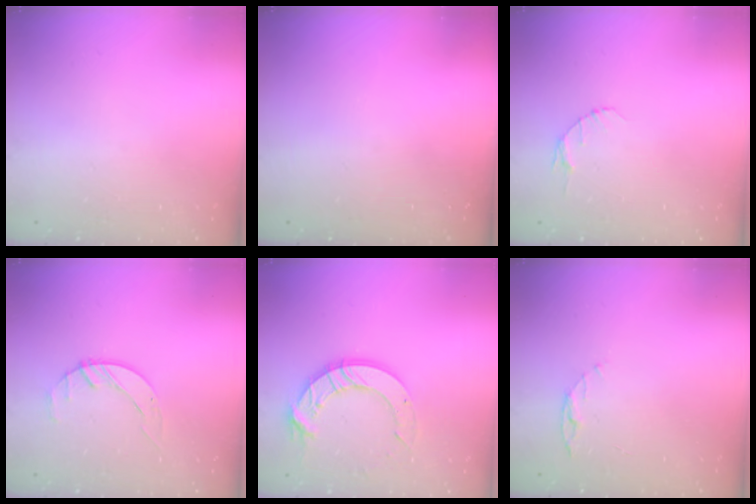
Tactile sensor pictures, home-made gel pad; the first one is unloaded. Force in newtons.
{"total": 0.0}
{"total": 4.0, "press": 4.0, "slide": 0.6}
{"total": 2.1, "press": 2.0, "slide": 0.3}
{"total": 11.6, "press": 11.6, "slide": 1.2}
{"total": 3.9, "press": 3.9, "slide": 0.4}